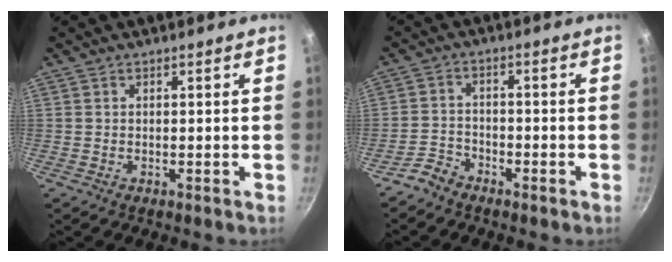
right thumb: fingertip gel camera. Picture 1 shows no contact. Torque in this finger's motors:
{"motor_torque": [0.83, -0.53, 0.63, -0.02, -0.04]}